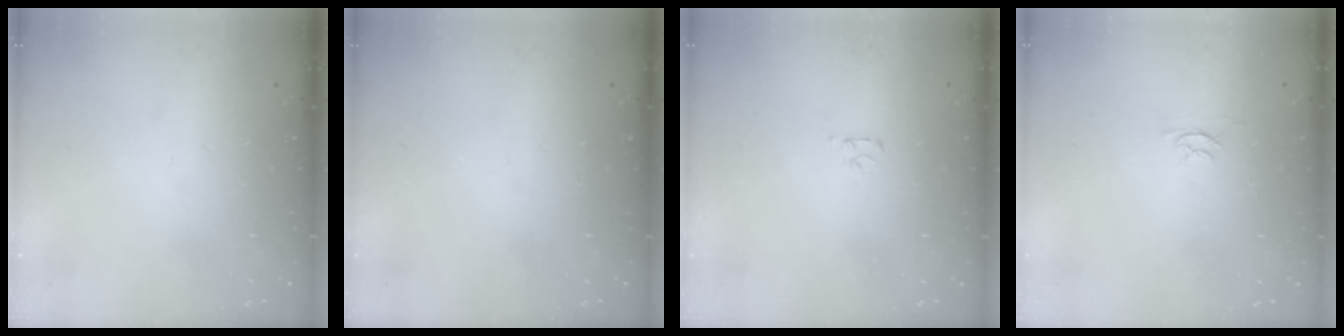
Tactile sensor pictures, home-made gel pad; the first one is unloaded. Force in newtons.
{"total": 0.0}
{"total": 2.7, "press": 2.7, "slide": 0.3}
{"total": 2.4, "press": 2.4, "slide": 0.3}